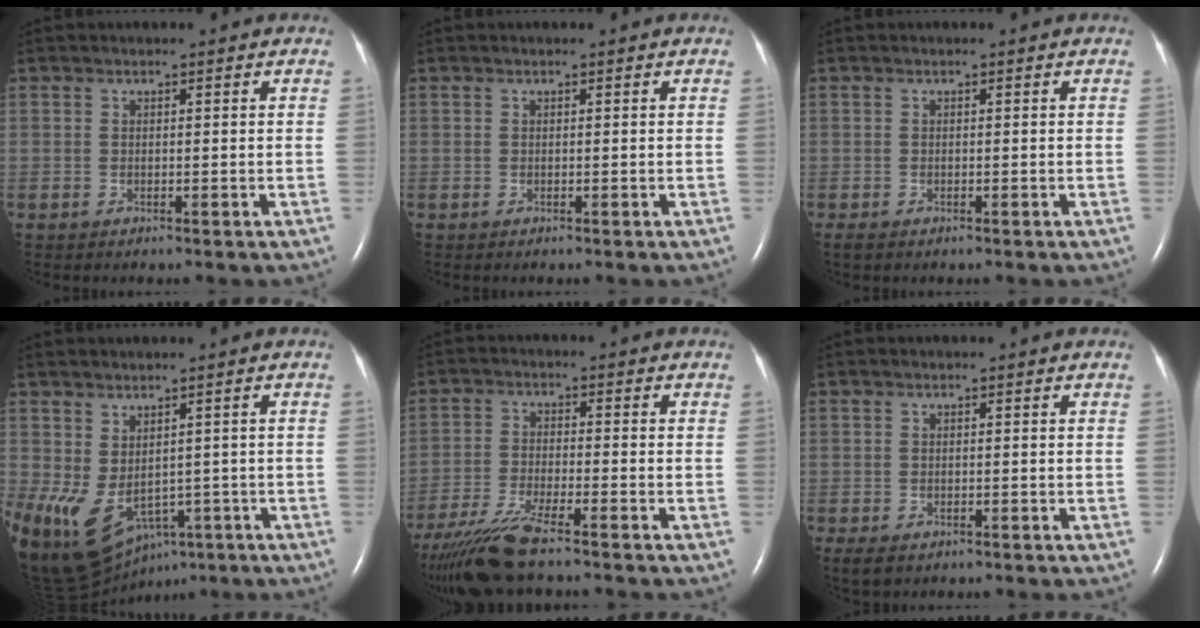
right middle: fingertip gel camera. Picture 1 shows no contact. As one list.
[{"total": 0.0}, {"total": 0.8, "force": [-0.5, 0.3, 0.4], "torque": [-0.010, -0.002, -0.006]}, {"total": 17.8, "force": [-8.3, 10.8, 11.4], "torque": [-0.261, -0.030, -0.112]}, {"total": 9.4, "force": [-7.7, 0.1, 5.3], "torque": [-0.107, -0.030, -0.140]}, {"total": 3.4, "force": [-2.1, 2.0, 1.8], "torque": [-0.031, -0.007, -0.029]}]